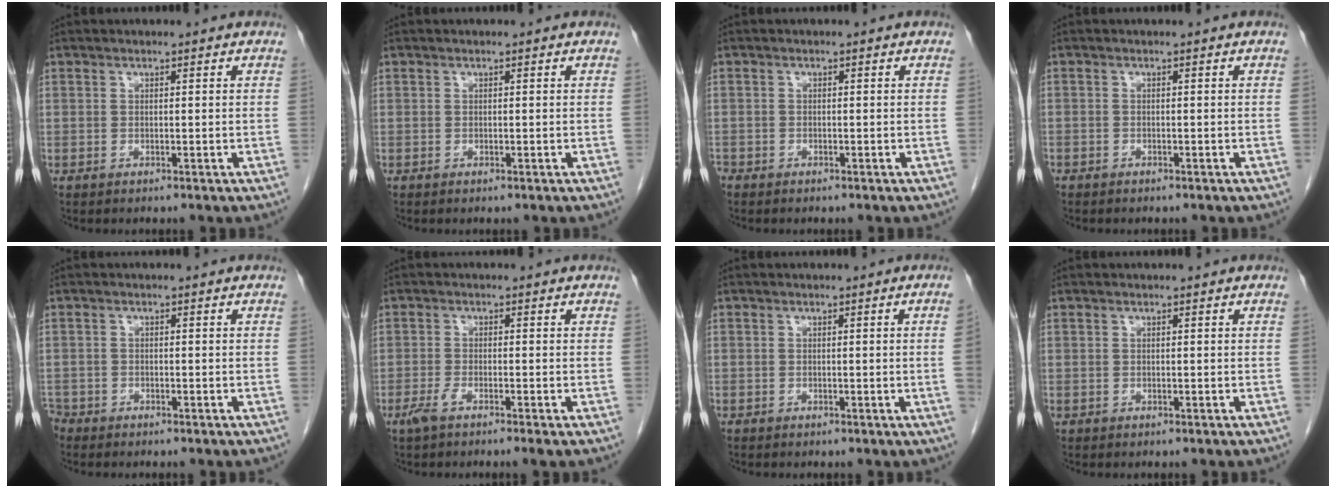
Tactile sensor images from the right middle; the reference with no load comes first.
{"total": 0.0}
{"total": 1.0, "force": [-0.9, 0.5, 0.2], "torque": [-0.009, 0.000, -0.018]}
{"total": 0.8, "force": [-0.7, 0.3, 0.3], "torque": [-0.007, 0.000, -0.011]}
{"total": 2.7, "force": [-2.4, 1.3, 0.2], "torque": [-0.008, 0.000, -0.046]}
{"total": 2.7, "force": [-1.8, 0.0, 2.0], "torque": [-0.043, -0.005, -0.040]}
{"total": 1.5, "force": [-0.4, -0.5, 1.4], "torque": [-0.015, 0.000, -0.007]}
{"total": 0.0}